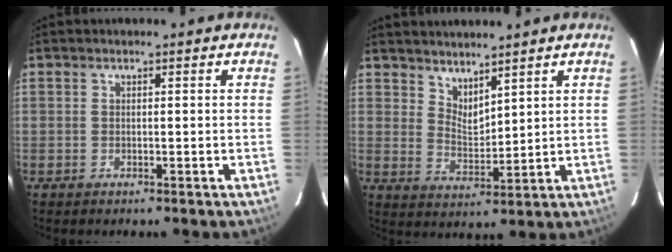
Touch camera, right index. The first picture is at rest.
{"total": 5.0, "force": [4.3, 1.7, 1.8], "torque": [-0.026, -0.008, 0.082]}